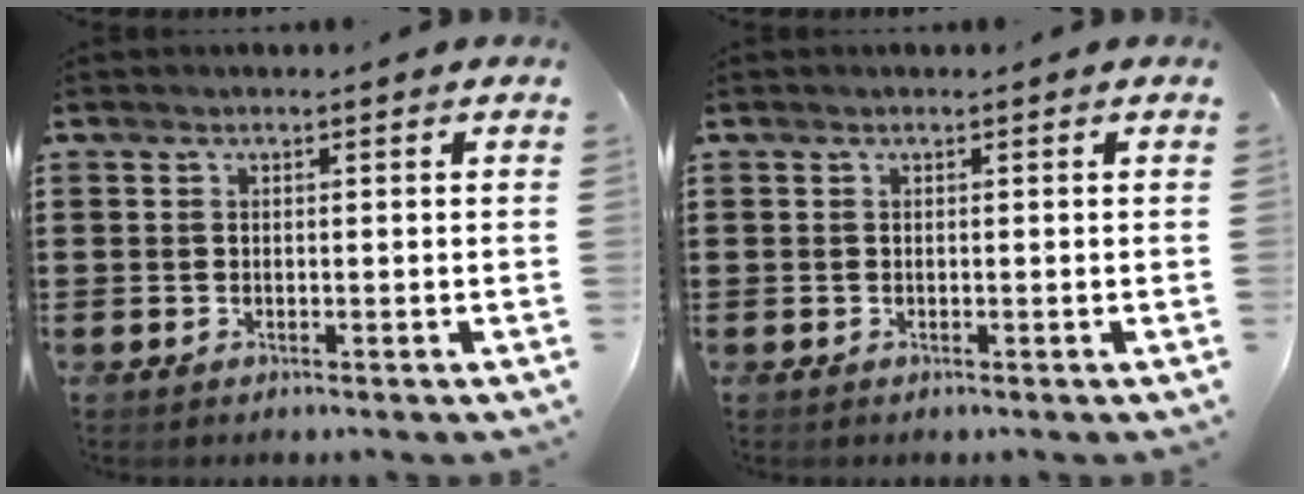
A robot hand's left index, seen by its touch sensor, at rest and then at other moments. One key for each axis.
{"total": 0.0}